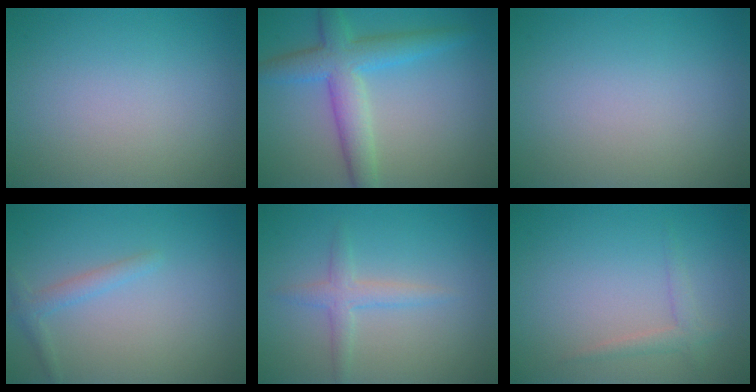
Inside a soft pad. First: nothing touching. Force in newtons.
{"total": 5.3, "press": 5.3, "slide": 0.1}
{"total": 0.0}
{"total": 1.4, "press": 1.4, "slide": 0.1}
{"total": 2.1, "press": 2.1, "slide": 0.1}
{"total": 1.4, "press": 1.4, "slide": 0.1}